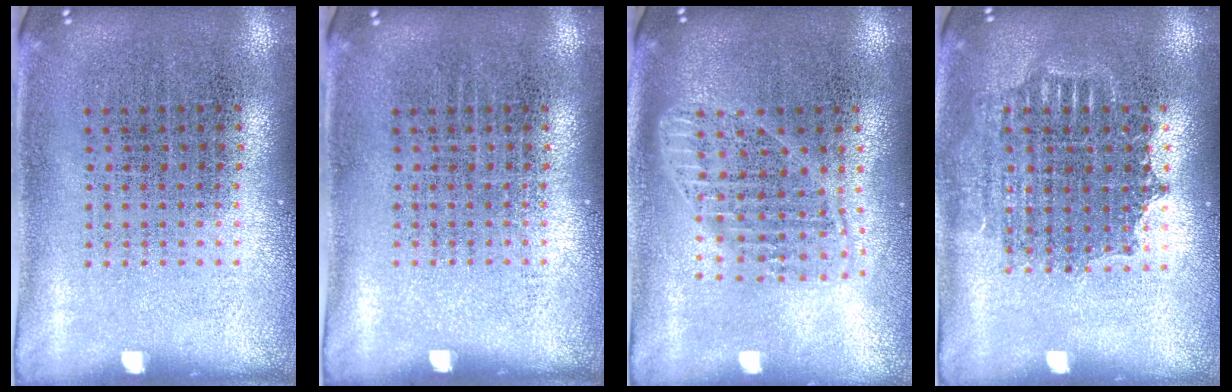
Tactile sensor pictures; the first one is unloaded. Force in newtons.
{"total": 0.0}
{"total": 1.8, "press": 1.5, "slide": 0.9}
{"total": 1.4, "press": 1.2, "slide": 0.7}